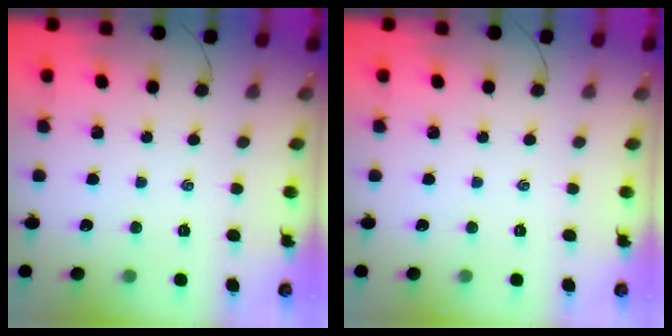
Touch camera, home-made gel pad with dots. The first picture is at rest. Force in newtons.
{"total": 0.0}